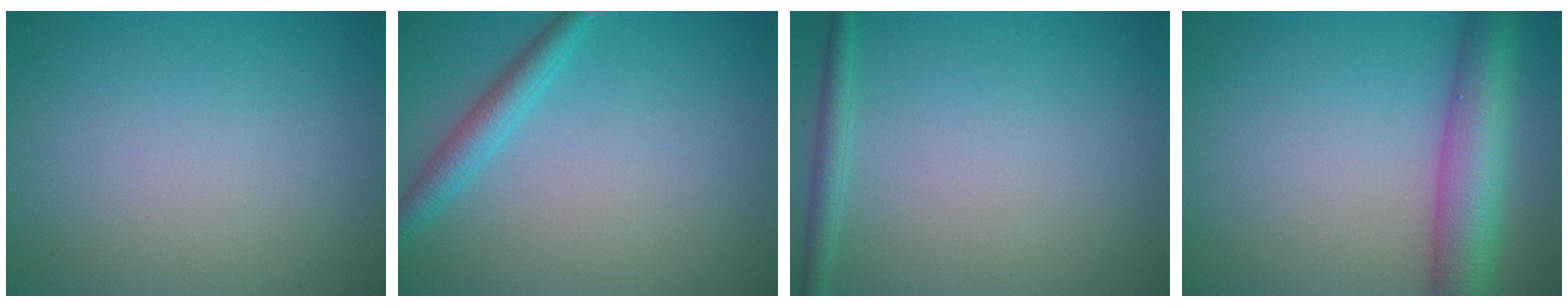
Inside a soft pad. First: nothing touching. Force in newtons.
{"total": 2.6, "press": 2.6, "slide": 0.2}
{"total": 1.5, "press": 1.5, "slide": 0.1}
{"total": 7.3, "press": 7.3, "slide": 0.3}